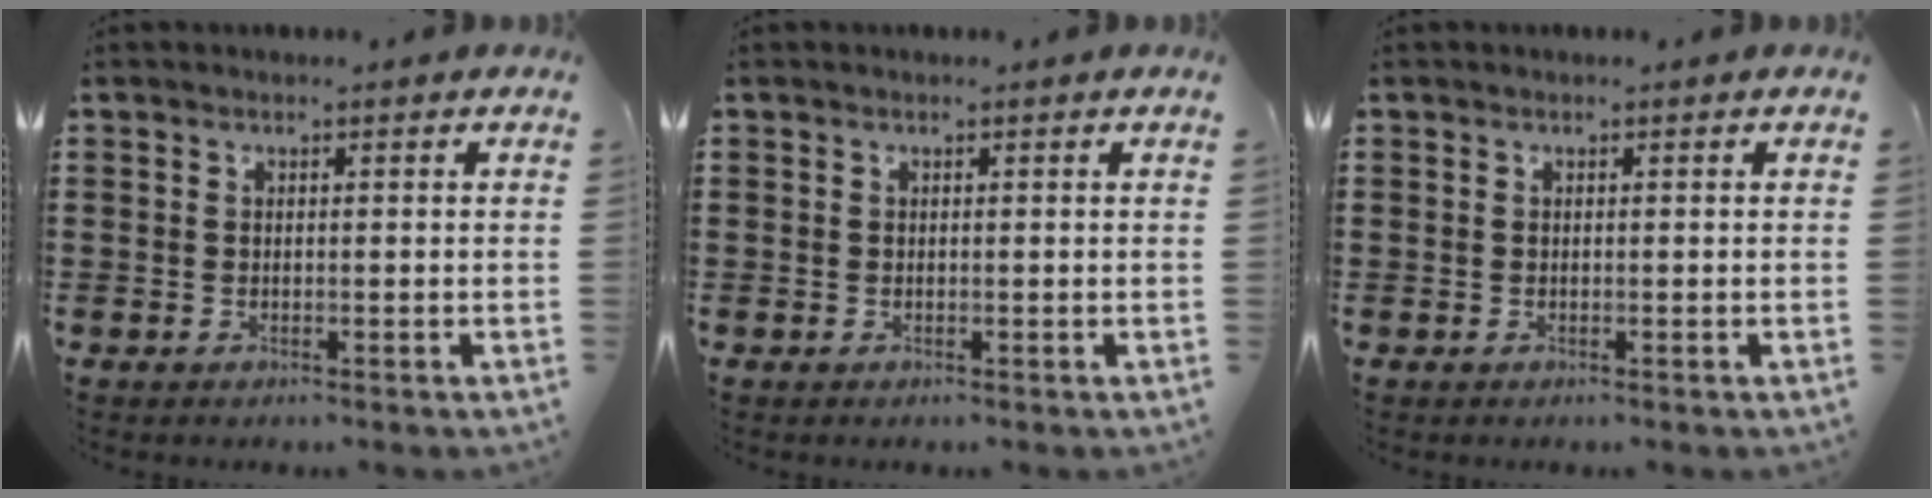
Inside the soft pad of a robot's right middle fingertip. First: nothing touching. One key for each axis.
{"total": 0.0}
{"total": 0.0}